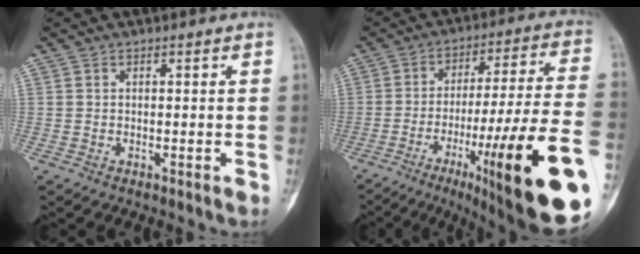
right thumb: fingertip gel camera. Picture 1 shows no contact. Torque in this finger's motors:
{"motor_torque": [3.25, 1.76, 1.46, -1.31, 0.55]}